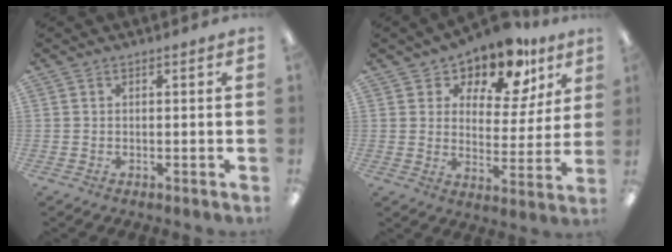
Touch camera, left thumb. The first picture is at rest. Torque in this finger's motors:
{"motor_torque": [0.02, 0.47, 0.21, -0.30, 0.00]}